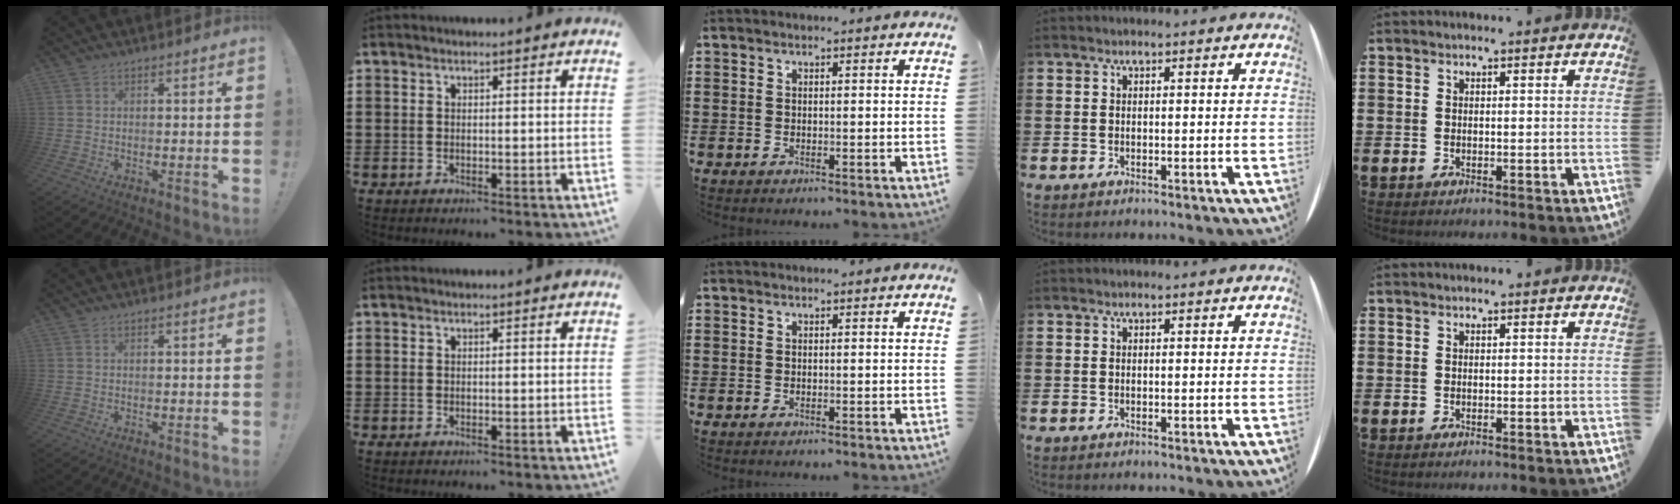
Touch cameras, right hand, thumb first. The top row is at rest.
{}